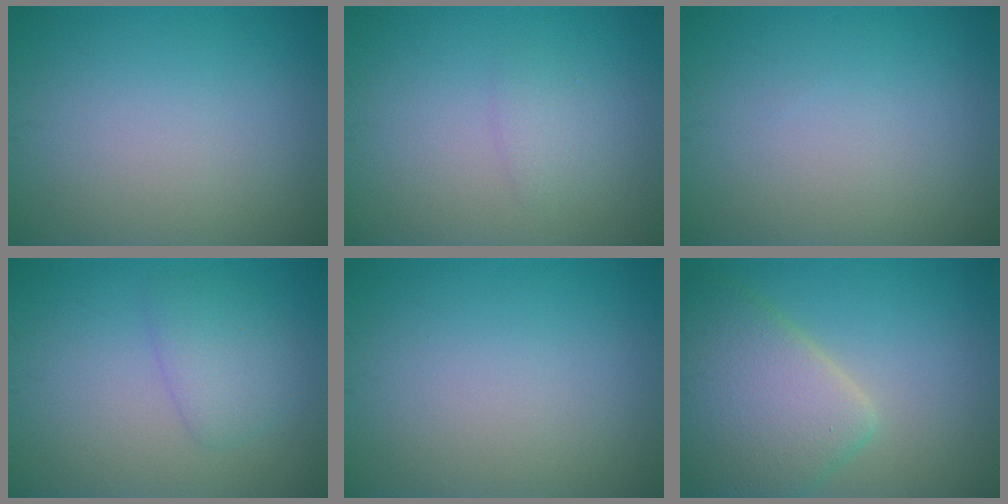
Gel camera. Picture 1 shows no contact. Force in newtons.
{"total": 1.2, "press": 1.2, "slide": 0.2}
{"total": 0.0}
{"total": 2.6, "press": 2.6, "slide": 0.1}
{"total": 0.0}
{"total": 6.9, "press": 6.9, "slide": 0.3}